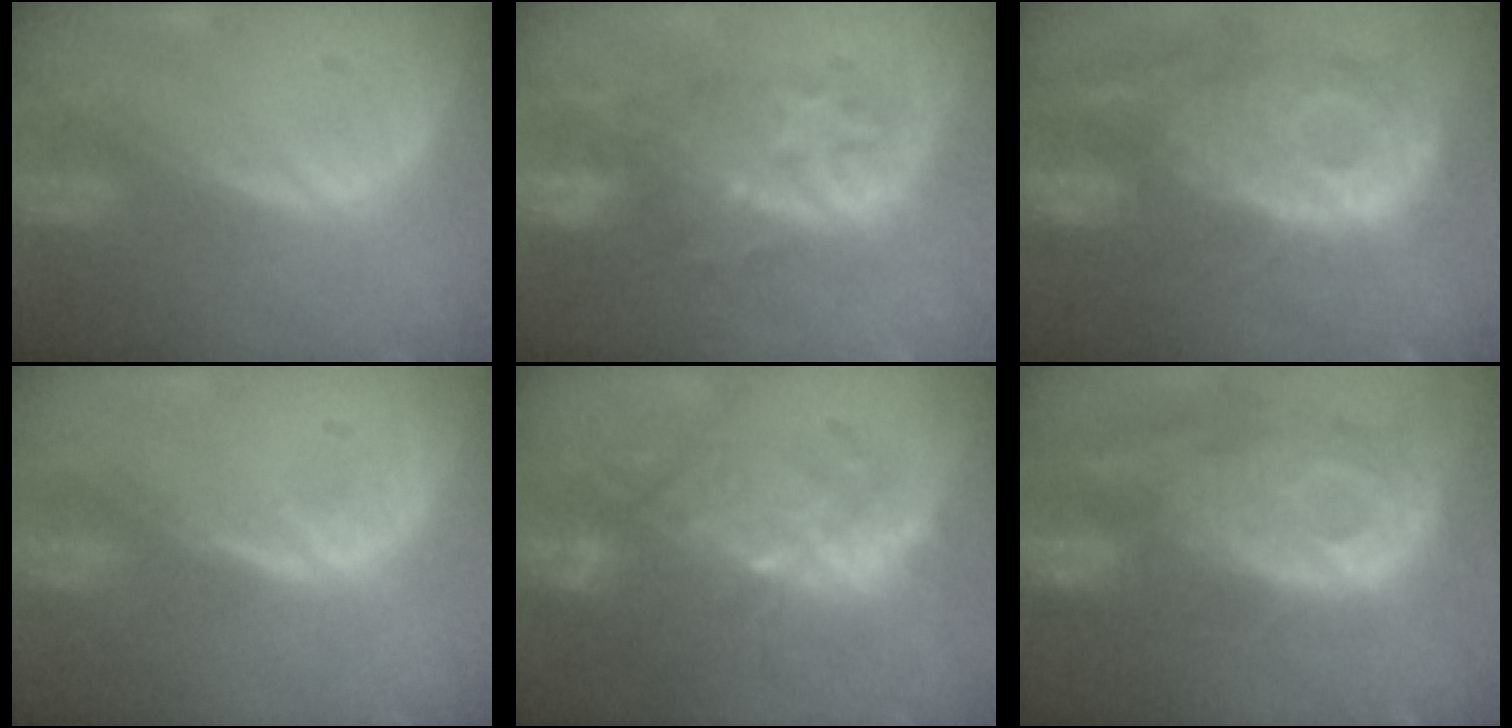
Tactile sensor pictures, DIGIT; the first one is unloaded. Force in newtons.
{"total": 8.4, "press": 8.2, "slide": 2.0}
{"total": 12.5, "press": 10.9, "slide": 6.0}
{"total": 1.5, "press": 1.2, "slide": 0.9}
{"total": 10.0, "press": 9.3, "slide": 3.6}
{"total": 12.3, "press": 10.9, "slide": 5.7}